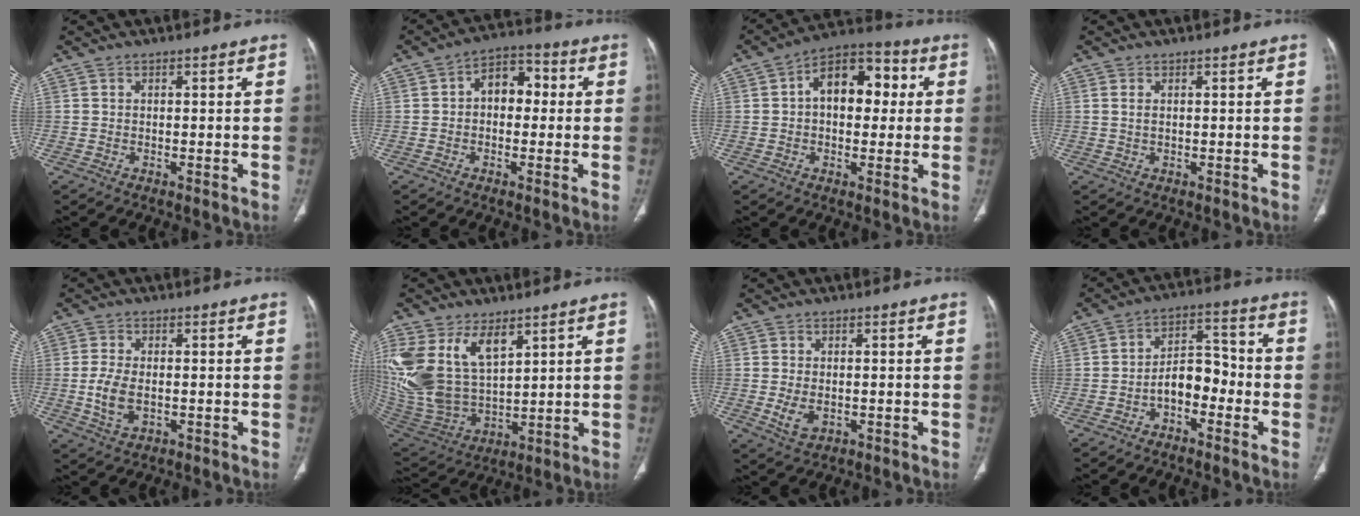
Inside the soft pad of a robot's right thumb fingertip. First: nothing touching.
{"total": 7.9, "force": [0.6, 5.4, 5.7], "torque": [-0.057, 0.028, 0.000]}
{"total": 13.3, "force": [2.2, 8.3, 10.2], "torque": [-0.116, 0.031, 0.023]}
{"total": 1.2, "force": [0.4, 0.6, 1.0], "torque": [-0.026, 0.003, 0.013]}
{"total": 6.0, "force": [-0.8, 3.4, 4.8], "torque": [-0.106, -0.004, -0.012]}
{"total": 19.3, "force": [8.4, 11.0, 13.4], "torque": [-0.274, -0.029, 0.184]}
{"total": 4.1, "force": [-0.7, 2.6, 3.1], "torque": [-0.061, -0.006, -0.005]}
{"total": 7.9, "force": [-3.0, 4.8, 5.5], "torque": [-0.068, 0.046, -0.060]}